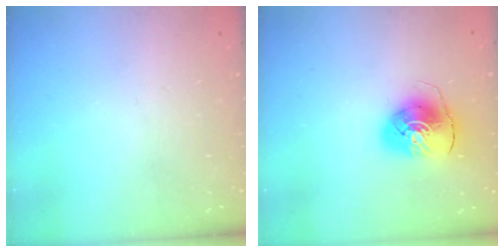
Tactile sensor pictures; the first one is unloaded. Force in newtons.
{"total": 9.3, "press": 9.2, "slide": 1.1}